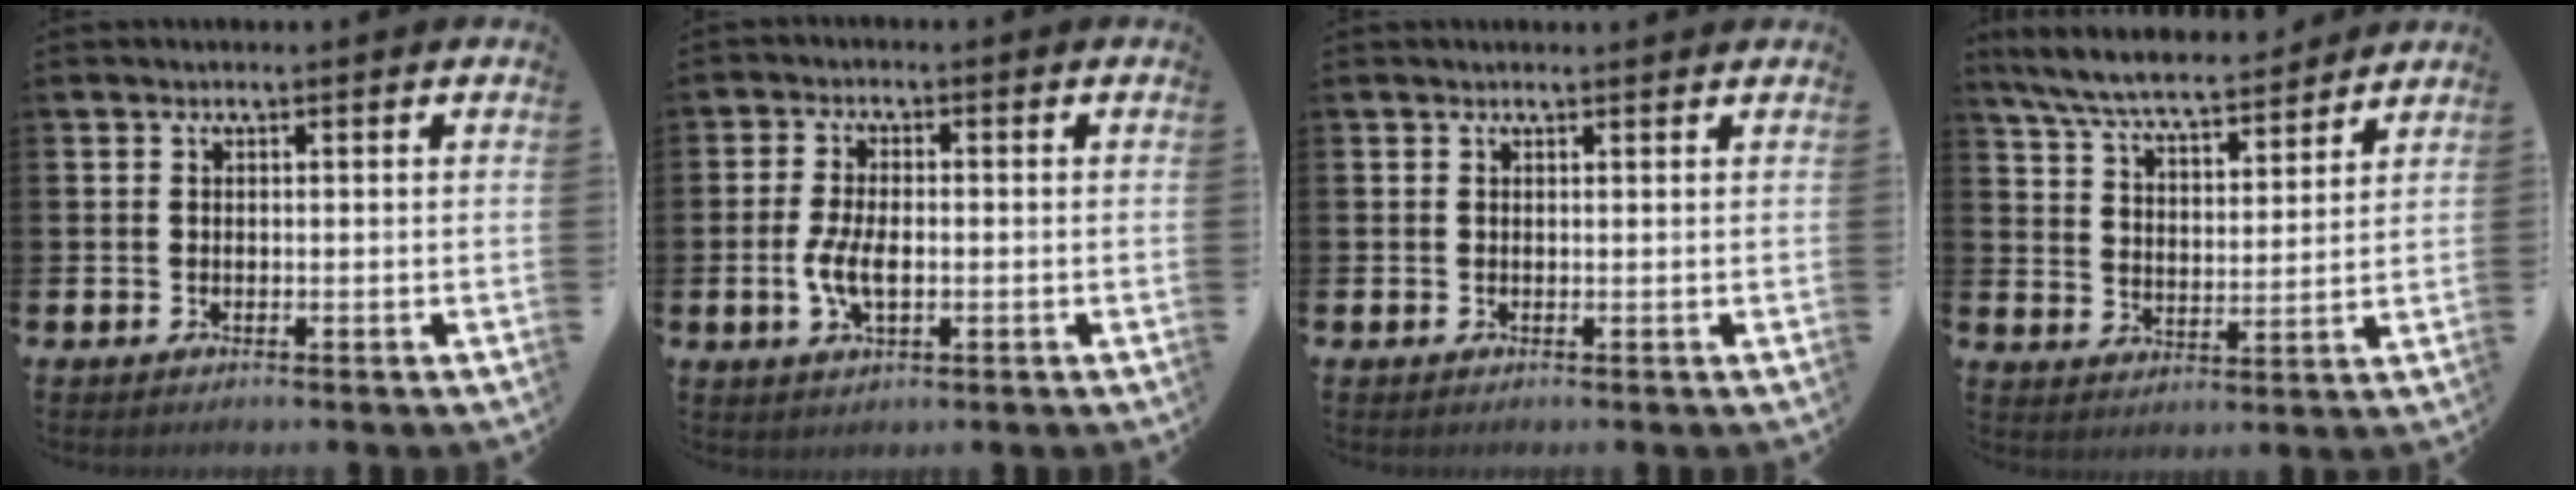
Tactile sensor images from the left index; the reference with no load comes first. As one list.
[{"total": 4.8, "force": [-0.6, 2.3, 4.1], "torque": [-0.073, 0.001, -0.014]}, {"total": 0.5, "force": [0.5, 0.0, 0.1], "torque": [0.007, -0.004, 0.008]}, {"total": 7.4, "force": [6.9, 0.9, 2.4], "torque": [-0.077, -0.042, 0.121]}]